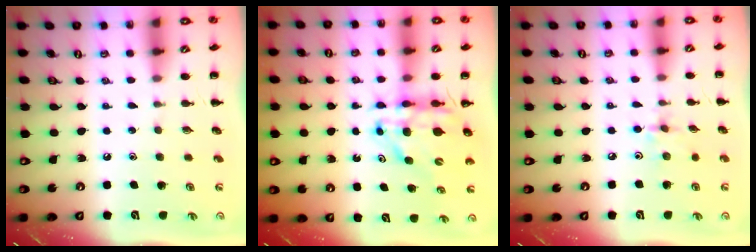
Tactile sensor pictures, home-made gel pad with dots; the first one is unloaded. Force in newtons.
{"total": 11.0, "press": 10.4, "slide": 3.5}
{"total": 2.4, "press": 2.4, "slide": 0.5}